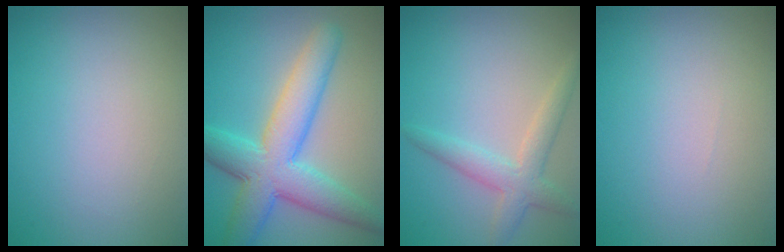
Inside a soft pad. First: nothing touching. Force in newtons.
{"total": 7.8, "press": 7.8, "slide": 0.2}
{"total": 3.1, "press": 3.1, "slide": 0.1}
{"total": 0.0}